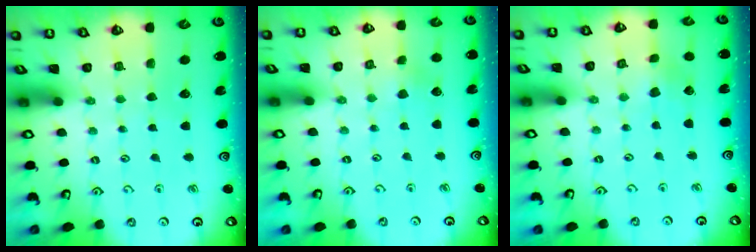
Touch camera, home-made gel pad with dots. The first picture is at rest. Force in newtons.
{"total": 2.9, "press": 2.9, "slide": 0.2}
{"total": 1.7, "press": 1.7, "slide": 0.3}